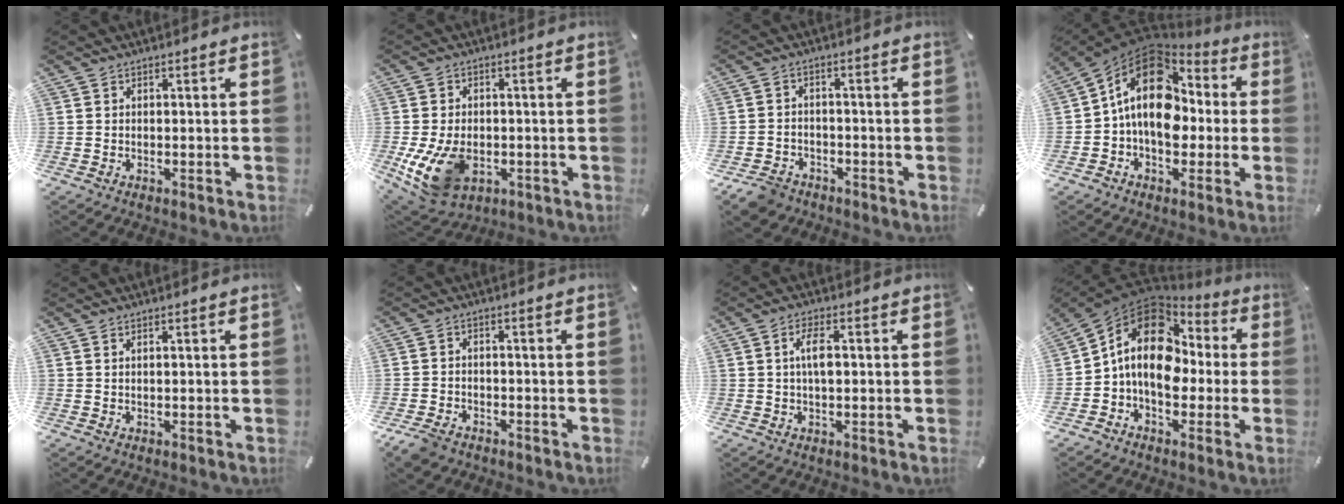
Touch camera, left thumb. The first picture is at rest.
{"total": 12.9, "force": [-3.5, 9.0, 8.6], "torque": [-0.168, 0.003, -0.056]}
{"total": 4.9, "force": [-3.8, 2.9, 1.1], "torque": [-0.035, 0.016, -0.076]}
{"total": 17.7, "force": [1.5, 12.8, 12.1], "torque": [-0.219, 0.004, 0.024]}
{"total": 0.6, "force": [0.4, 0.0, 0.5], "torque": [-0.009, -0.001, 0.007]}
{"total": 3.9, "force": [-3.1, 2.1, 1.2], "torque": [-0.038, 0.011, -0.062]}
{"total": 4.4, "force": [0.4, 1.9, 4.0], "torque": [-0.081, 0.008, 0.004]}
{"total": 15.9, "force": [0.1, 12.2, 10.2], "torque": [-0.201, 0.011, -0.001]}